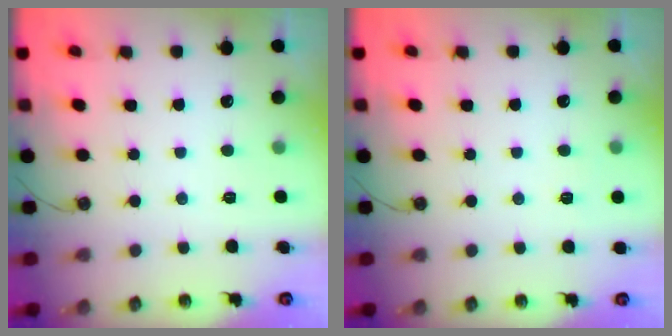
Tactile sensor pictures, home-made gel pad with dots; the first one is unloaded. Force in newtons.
{"total": 4.6, "press": 2.7, "slide": 3.8}